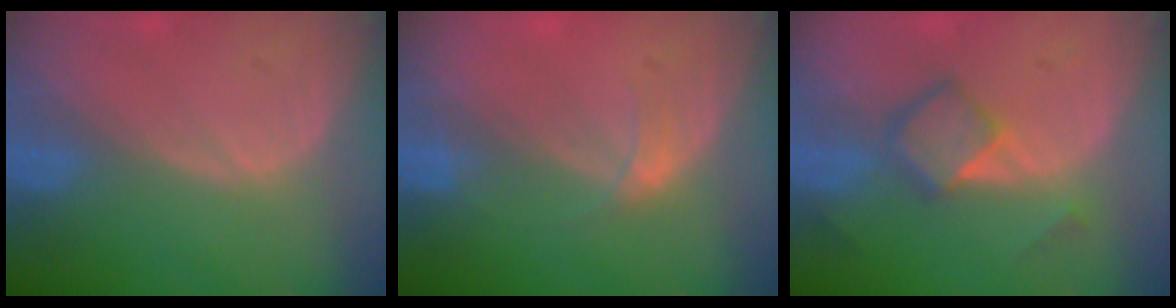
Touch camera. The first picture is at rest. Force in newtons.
{"total": 1.7, "press": 1.7, "slide": 0.2}
{"total": 5.7, "press": 4.9, "slide": 3.0}